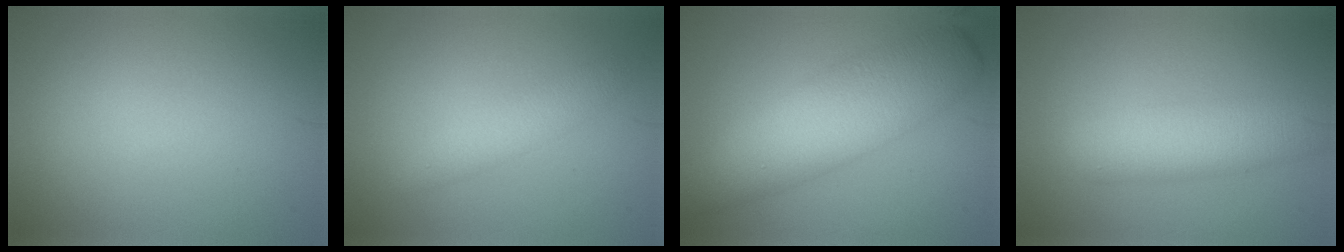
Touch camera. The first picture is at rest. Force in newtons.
{"total": 2.4, "press": 2.4, "slide": 0.1}
{"total": 8.2, "press": 8.2, "slide": 0.1}
{"total": 5.4, "press": 5.4, "slide": 0.3}